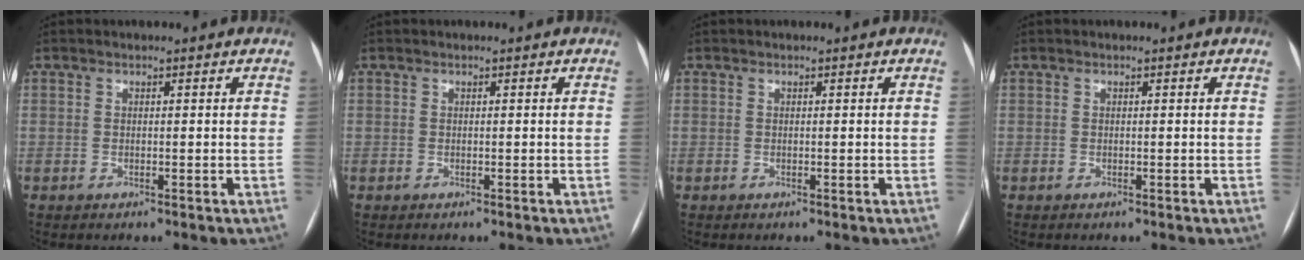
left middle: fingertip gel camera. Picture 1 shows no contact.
{"total": 0.0}
{"total": 0.0}
{"total": 0.0}